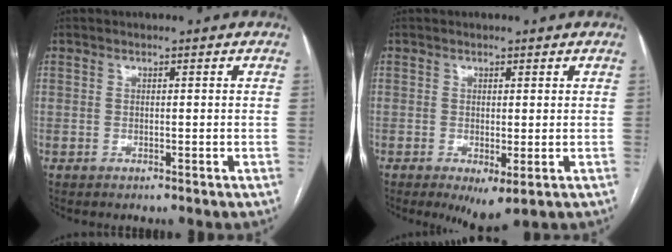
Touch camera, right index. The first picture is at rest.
{"total": 4.0, "force": [-1.2, 1.2, 3.6], "torque": [-0.051, -0.011, -0.010]}